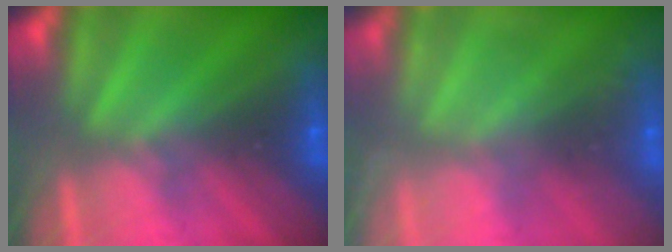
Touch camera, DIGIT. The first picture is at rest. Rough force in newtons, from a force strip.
{"total": 2.4}